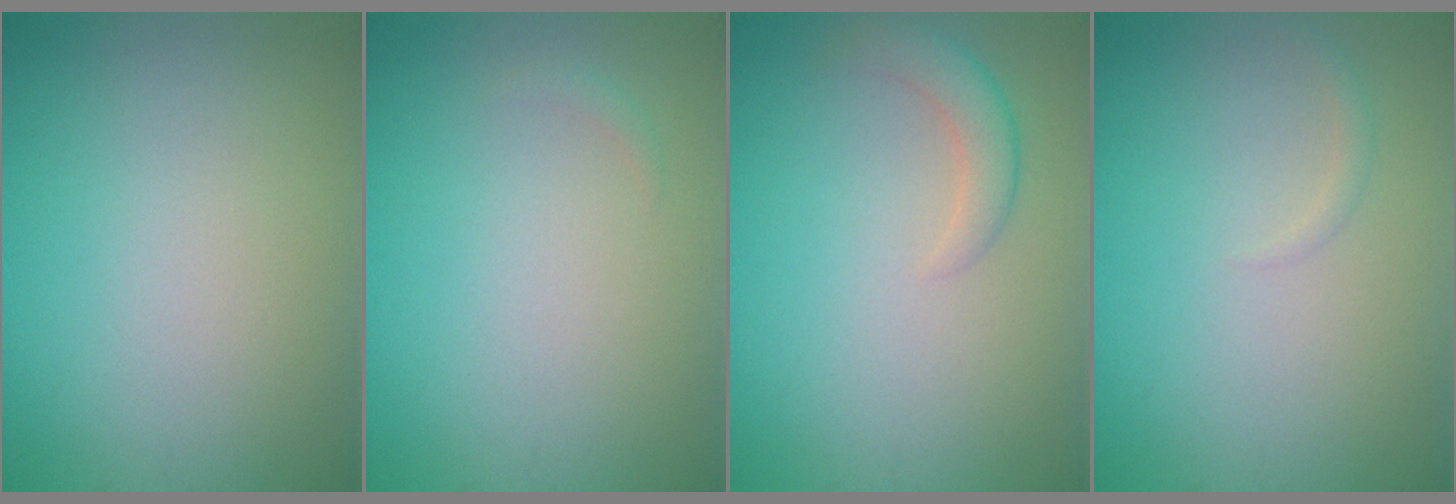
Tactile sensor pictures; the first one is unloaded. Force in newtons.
{"total": 0.5, "press": 0.5, "slide": 0.0}
{"total": 2.2, "press": 2.2, "slide": 0.1}
{"total": 0.7, "press": 0.7, "slide": 0.1}